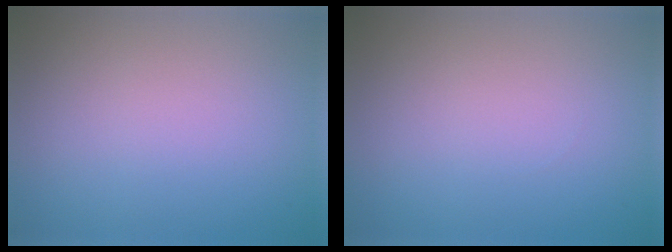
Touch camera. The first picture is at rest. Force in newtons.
{"total": 0.0}